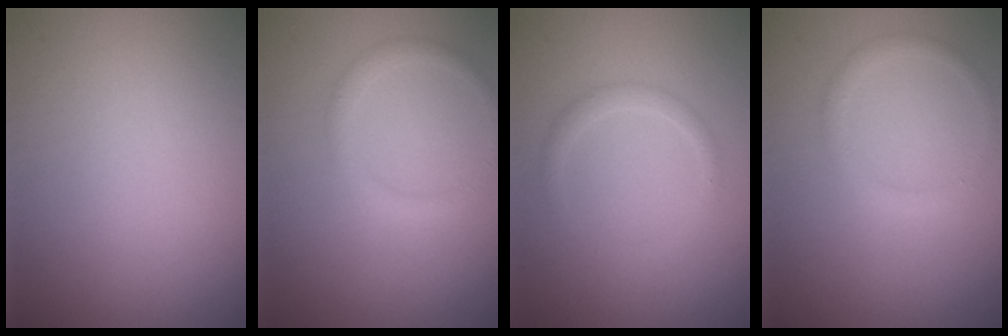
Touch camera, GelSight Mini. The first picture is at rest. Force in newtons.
{"total": 1.4, "press": 1.4, "slide": 0.0}
{"total": 1.3, "press": 1.3, "slide": 0.0}
{"total": 1.1, "press": 1.1, "slide": 0.1}